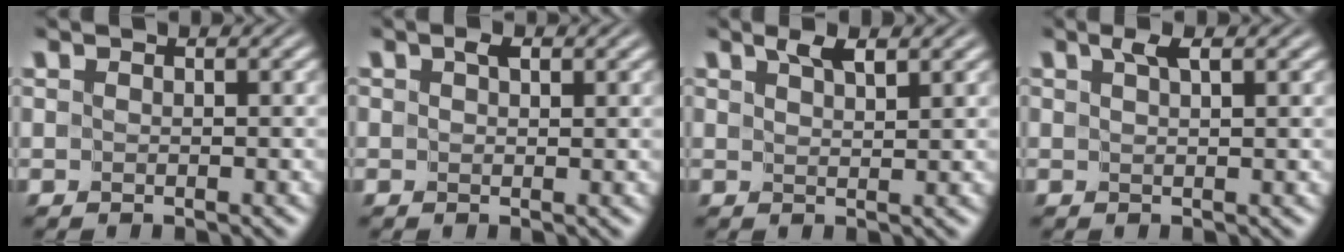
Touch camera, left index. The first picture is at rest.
{"total": 1.2, "force": [0.7, 0.5, 0.8], "torque": [-0.009, 0.000, 0.009]}
{"total": 1.8, "force": [1.4, 0.0, 1.1], "torque": [-0.016, -0.003, 0.027]}
{"total": 1.4, "force": [1.0, 0.0, 1.1], "torque": [-0.016, -0.002, 0.017]}